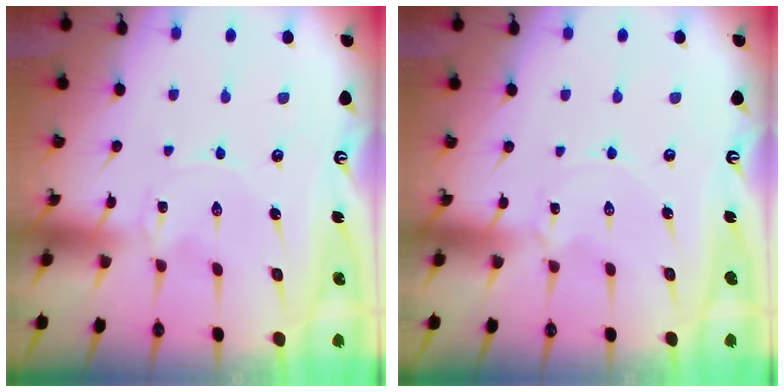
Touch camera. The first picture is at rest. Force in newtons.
{"total": 1.9, "press": 1.9, "slide": 0.2}